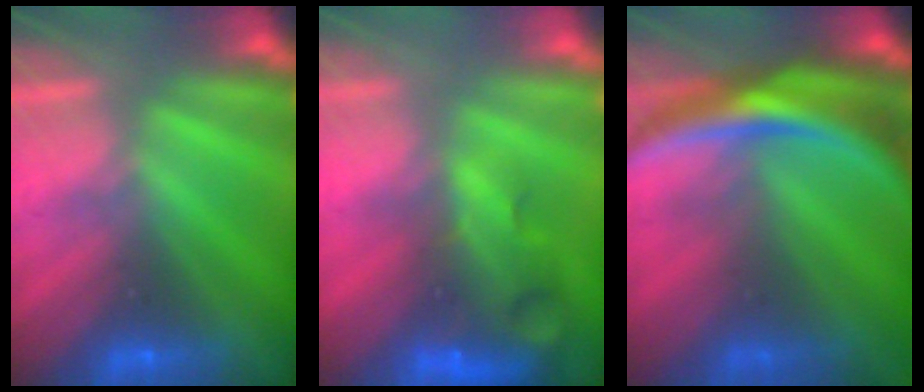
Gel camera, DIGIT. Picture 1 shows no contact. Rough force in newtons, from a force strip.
{"total": 7.6}
{"total": 7.7}